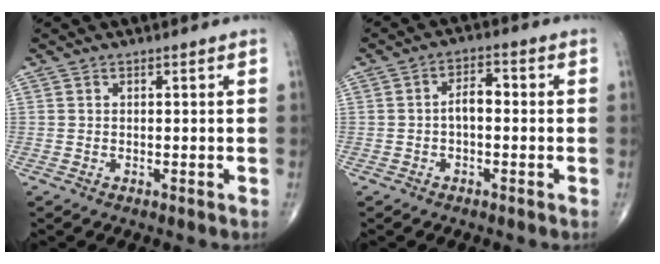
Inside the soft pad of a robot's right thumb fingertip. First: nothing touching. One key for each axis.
{"total": 3.9, "fx": -0.5, "fy": 2.1, "fz": 3.3, "tx": -0.046, "ty": 0.019, "tz": -0.015}